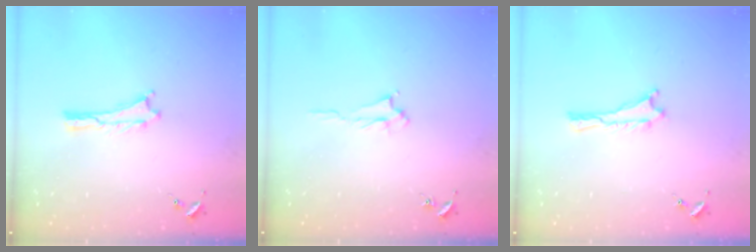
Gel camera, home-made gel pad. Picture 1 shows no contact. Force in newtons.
{"total": 2.1, "press": 2.0, "slide": 0.3}
{"total": 0.0}